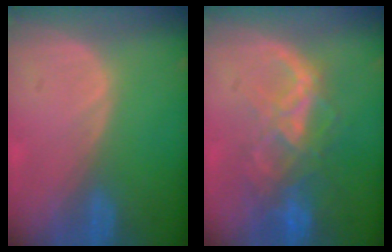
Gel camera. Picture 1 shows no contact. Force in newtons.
{"total": 8.8, "press": 7.4, "slide": 4.7}